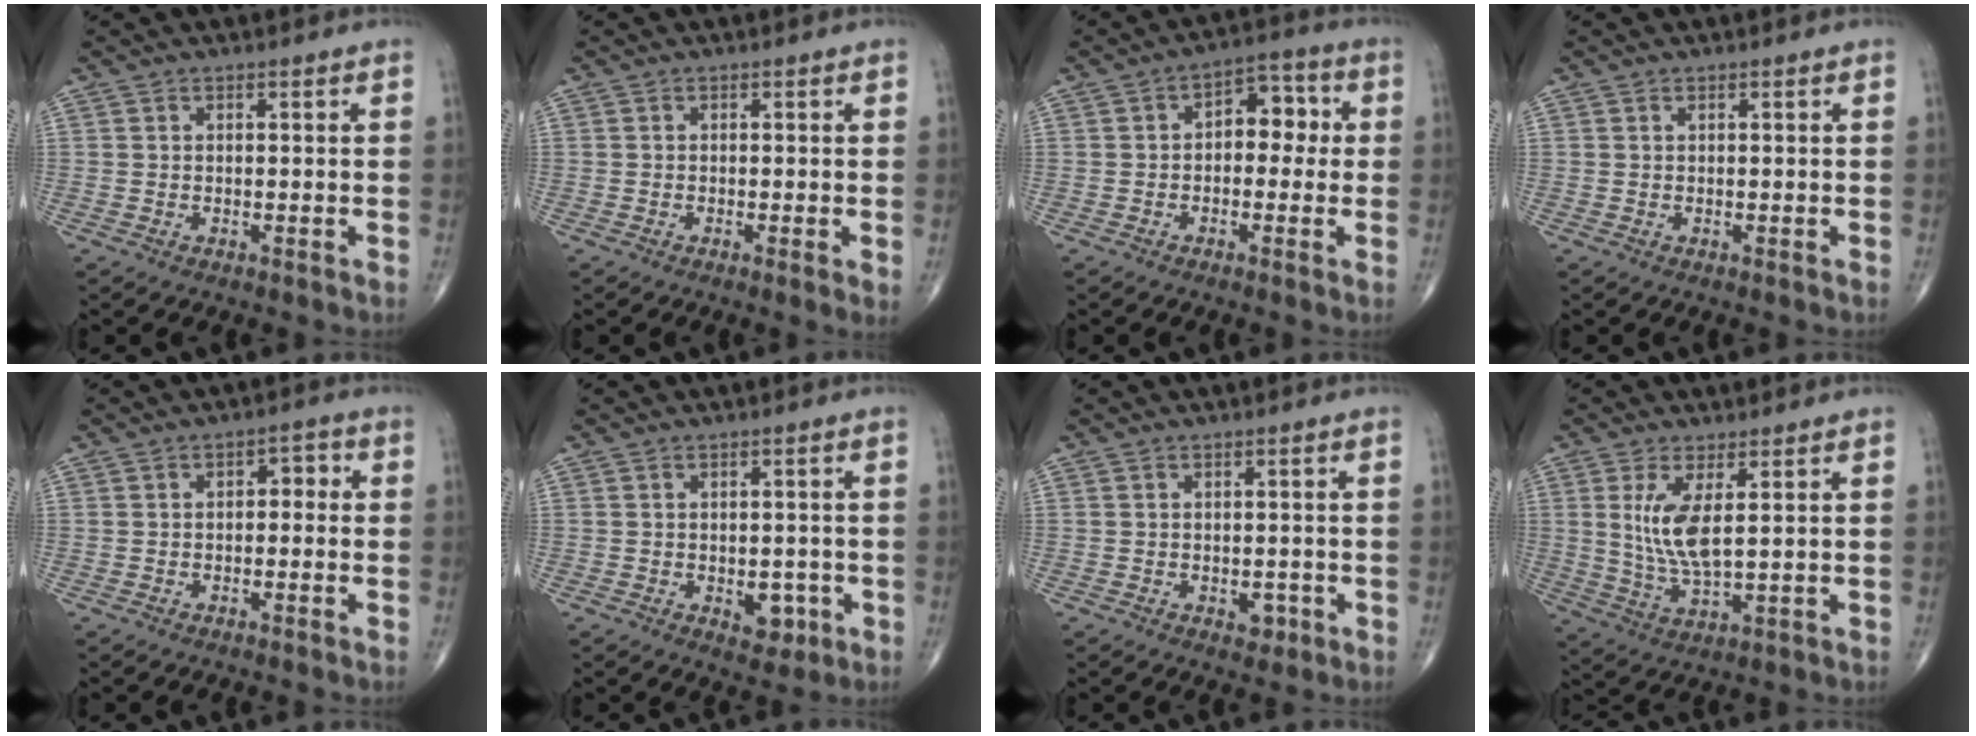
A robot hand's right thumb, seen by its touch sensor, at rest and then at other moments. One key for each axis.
{"total": 1.6, "fx": -0.3, "fy": 0.1, "fz": 1.6, "tx": -0.033, "ty": -0.007, "tz": -0.009}
{"total": 7.4, "fx": 0.3, "fy": 4.8, "fz": 5.7, "tx": -0.042, "ty": 0.028, "tz": -0.006}
{"total": 0.0}
{"total": 3.1, "fx": -0.1, "fy": 1.9, "fz": 2.4, "tx": -0.018, "ty": 0.016, "tz": -0.010}
{"total": 4.5, "fx": -1.4, "fy": 2.9, "fz": 3.2, "tx": -0.019, "ty": 0.000, "tz": -0.011}
{"total": 2.3, "fx": -0.9, "fy": 1.5, "fz": 1.4, "tx": -0.007, "ty": 0.001, "tz": -0.009}
{"total": 8.1, "fx": 1.9, "fy": 2.5, "fz": 7.5, "tx": -0.161, "ty": -0.024, "tz": 0.048}